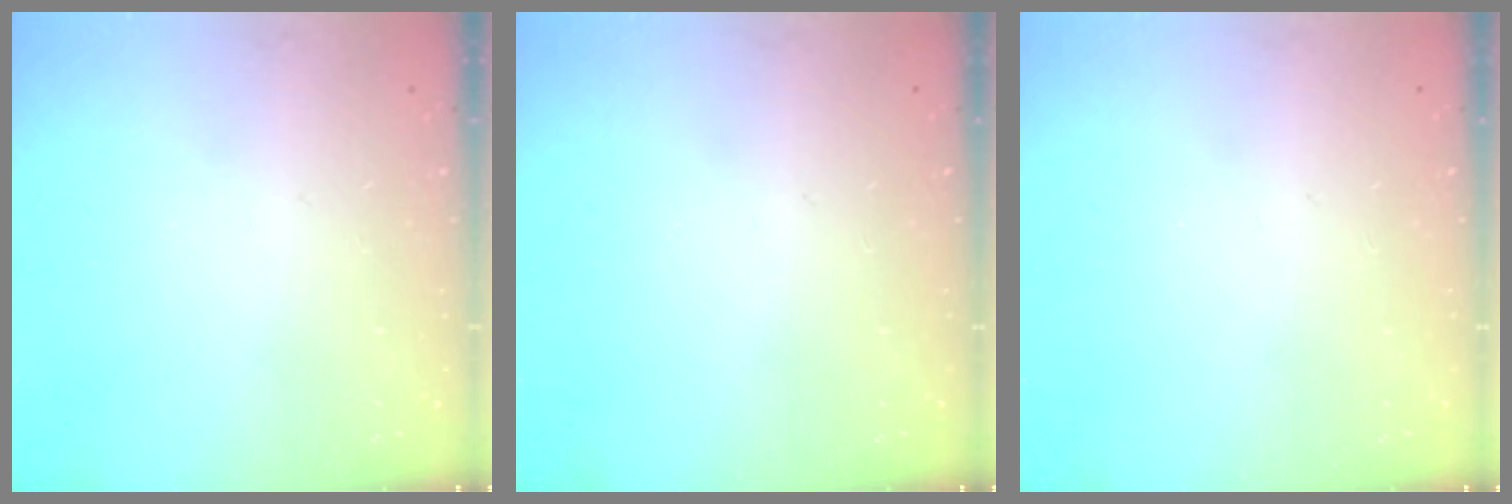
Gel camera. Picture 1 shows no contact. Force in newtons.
{"total": 0.0}
{"total": 0.0}